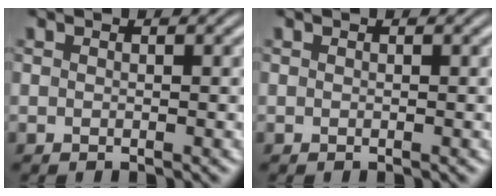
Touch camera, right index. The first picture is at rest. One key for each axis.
{"total": 0.0}